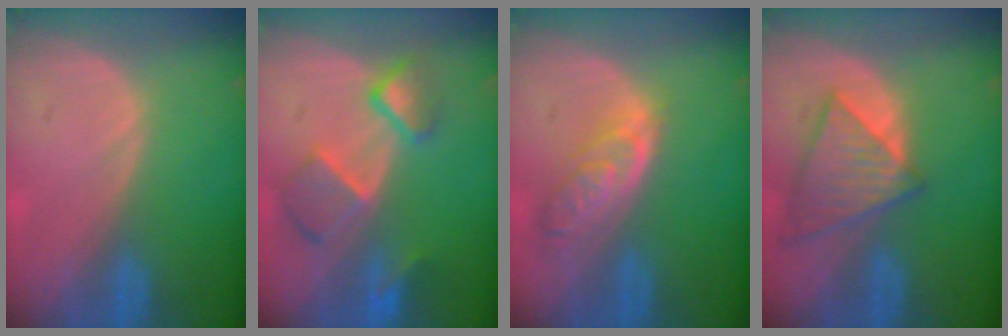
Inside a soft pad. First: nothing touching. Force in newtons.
{"total": 7.6, "press": 6.7, "slide": 3.7}
{"total": 6.3, "press": 5.7, "slide": 2.8}
{"total": 7.9, "press": 7.1, "slide": 3.4}